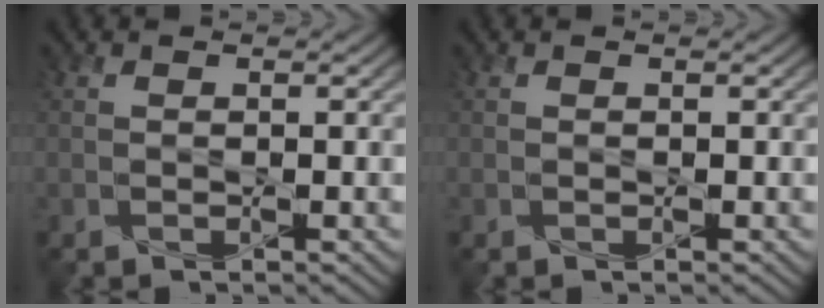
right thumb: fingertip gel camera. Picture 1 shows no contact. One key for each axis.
{"total": 0.0}